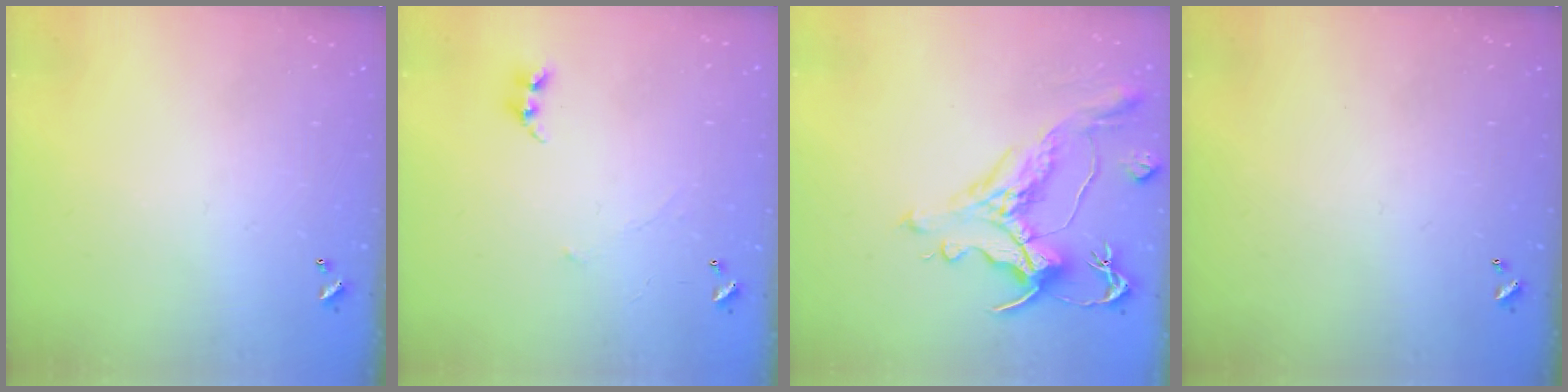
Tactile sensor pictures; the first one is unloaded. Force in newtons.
{"total": 0.9, "press": 0.8, "slide": 0.5}
{"total": 2.2, "press": 1.7, "slide": 1.4}
{"total": 0.0}